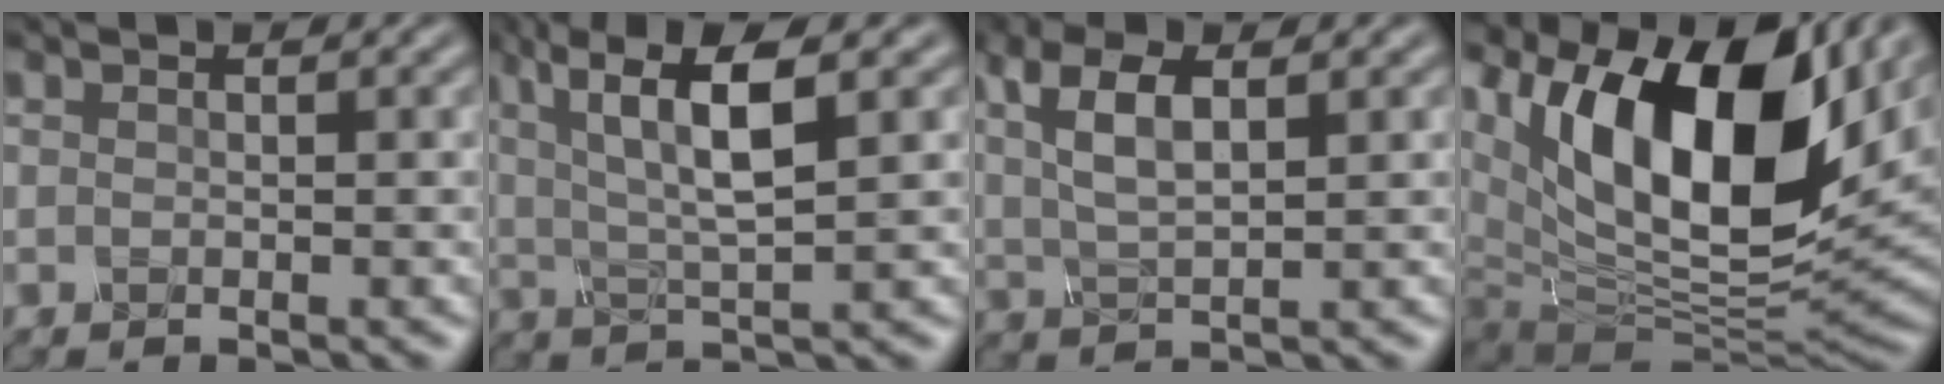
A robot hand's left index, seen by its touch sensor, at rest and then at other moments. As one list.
[{"total": 7.7, "force": [2.3, 2.1, 7.1], "torque": [-0.130, 0.010, 0.041]}, {"total": 4.8, "force": [1.6, 1.8, 4.2], "torque": [-0.091, 0.000, 0.030]}, {"total": 18.4, "force": [6.2, 9.8, 14.3], "torque": [-0.255, 0.022, 0.103]}]